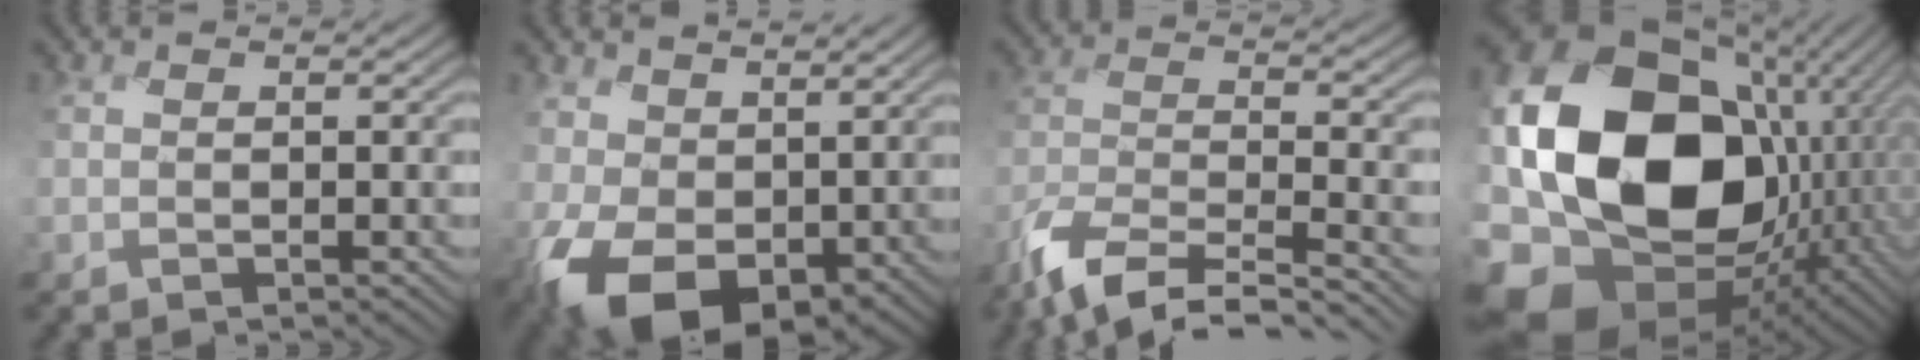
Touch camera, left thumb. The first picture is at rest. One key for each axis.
{"total": 9.6, "fx": 1.1, "fy": 6.7, "fz": 6.8, "tx": -0.158, "ty": -0.024, "tz": 0.017}
{"total": 9.1, "fx": -8.2, "fy": 1.2, "fz": 3.8, "tx": -0.085, "ty": -0.011, "tz": -0.169}
{"total": 22.0, "fx": -3.3, "fy": 16.3, "fz": 14.4, "tx": -0.343, "ty": -0.047, "tz": -0.037}